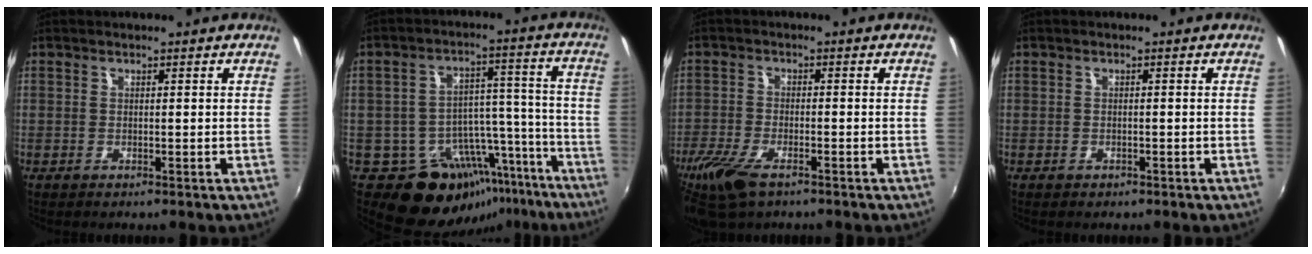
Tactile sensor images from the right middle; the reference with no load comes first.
{"total": 17.2, "force": [-12.5, 10.5, 5.5], "torque": [-0.093, 0.055, -0.156]}
{"total": 9.9, "force": [-6.5, 3.9, 6.3], "torque": [-0.160, -0.032, -0.127]}
{"total": 1.0, "force": [-0.7, 0.8, 0.2], "torque": [-0.005, -0.003, -0.010]}